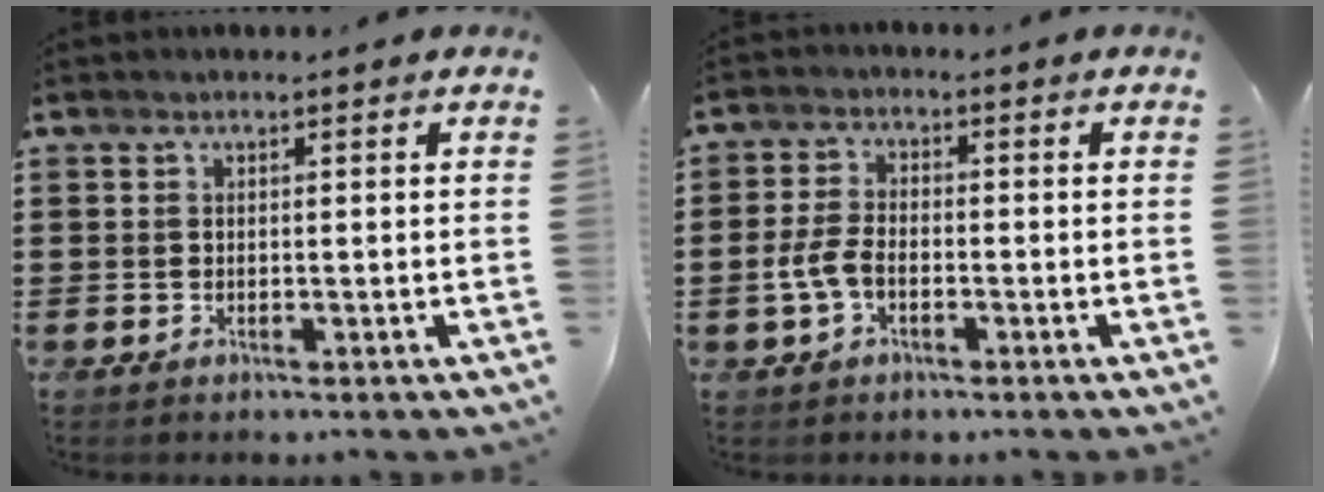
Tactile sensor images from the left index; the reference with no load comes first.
{"total": 4.4, "force": [-1.4, 2.3, 3.5], "torque": [-0.090, -0.003, -0.033]}